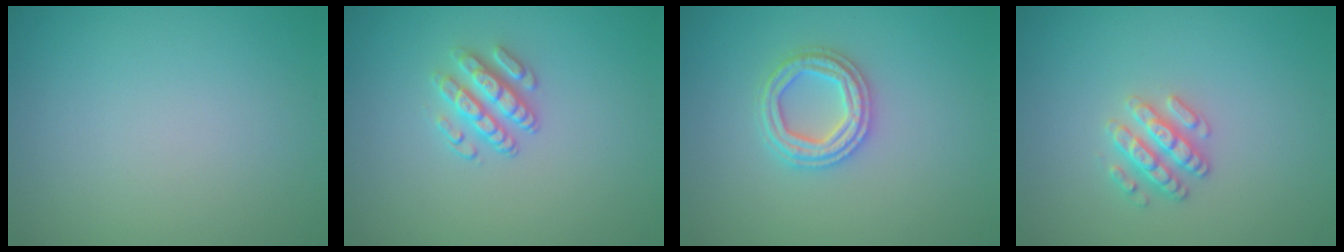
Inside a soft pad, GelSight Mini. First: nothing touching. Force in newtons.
{"total": 2.9, "press": 2.5, "slide": 1.4}
{"total": 2.9, "press": 2.9, "slide": 0.6}
{"total": 2.5, "press": 2.4, "slide": 0.6}